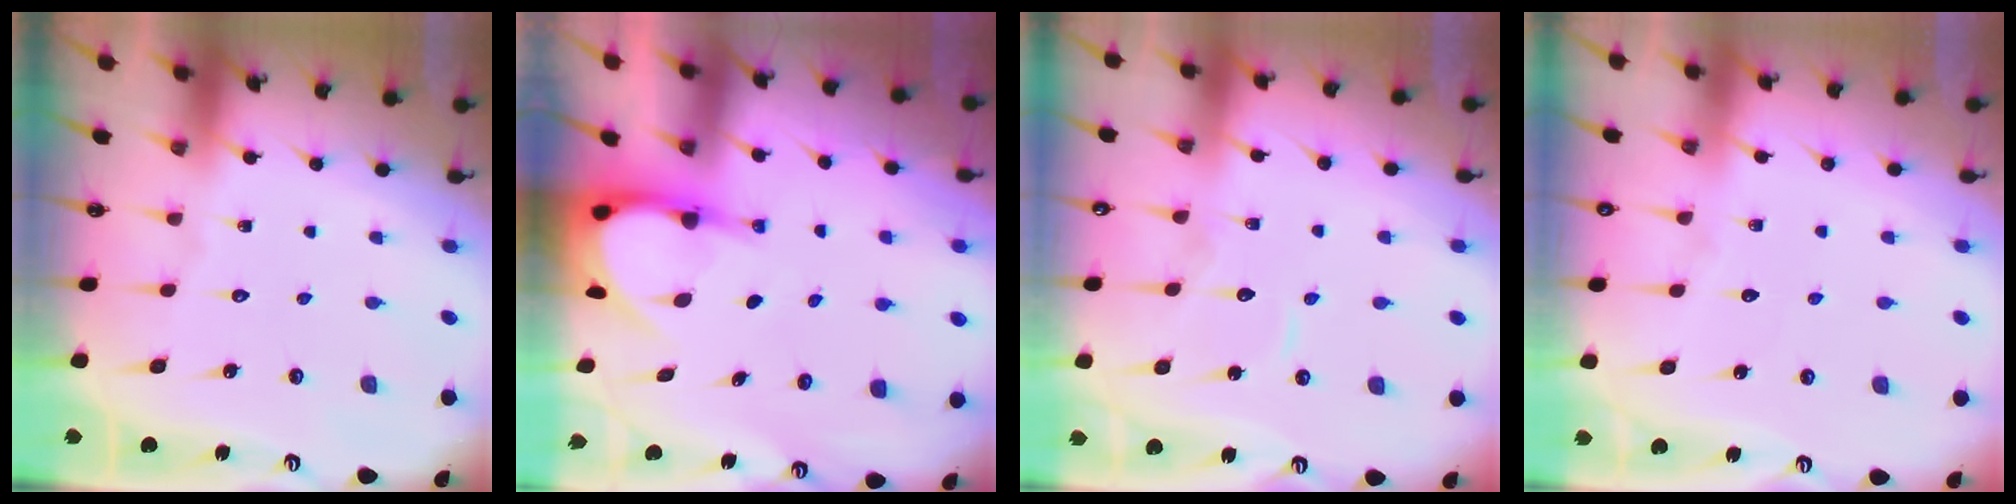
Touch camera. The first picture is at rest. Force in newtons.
{"total": 5.1, "press": 5.0, "slide": 0.5}
{"total": 8.4, "press": 8.4, "slide": 0.5}
{"total": 2.8, "press": 2.8, "slide": 0.4}